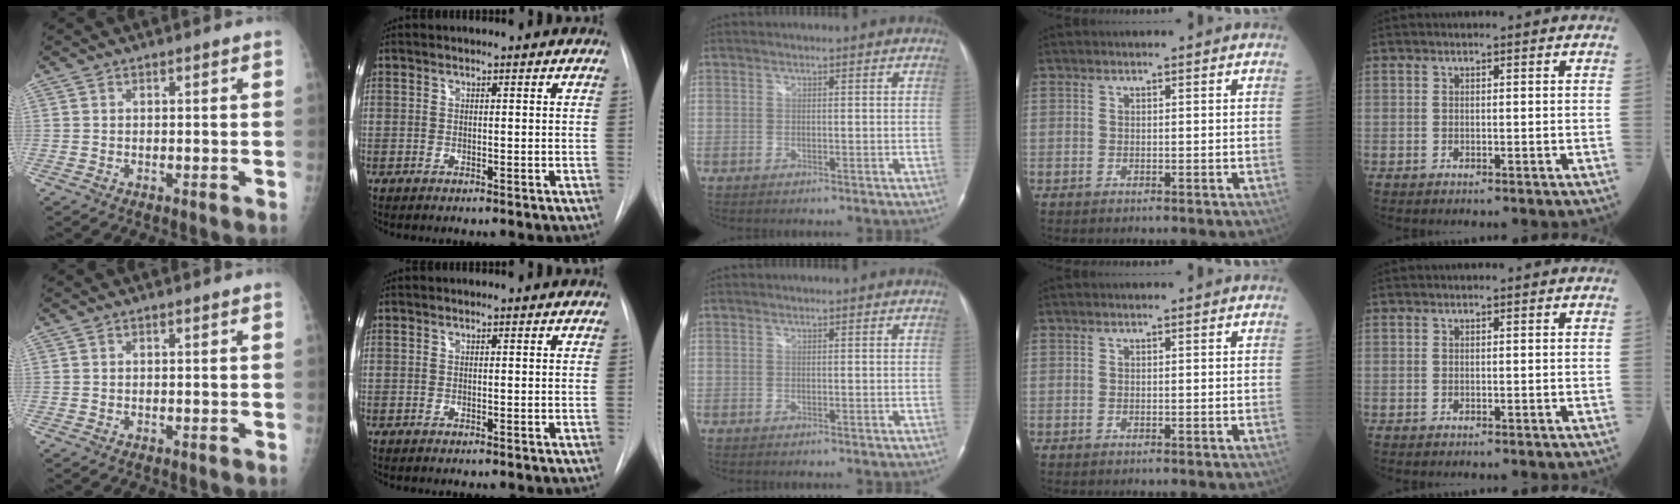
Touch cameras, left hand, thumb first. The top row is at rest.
{}